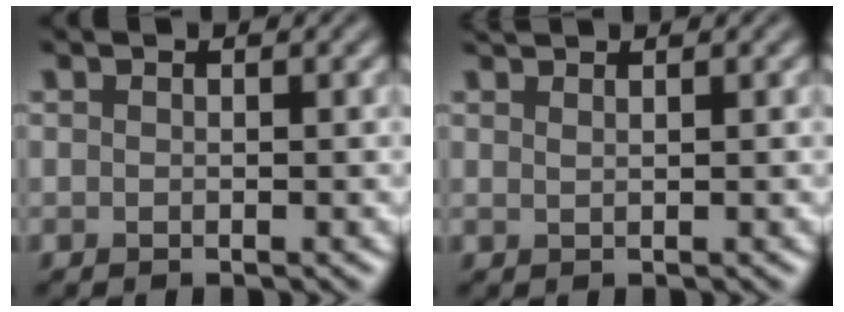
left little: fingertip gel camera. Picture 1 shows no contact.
{"total": 1.0, "force": [1.0, -0.2, 0.3], "torque": [-0.008, 0.005, 0.019]}